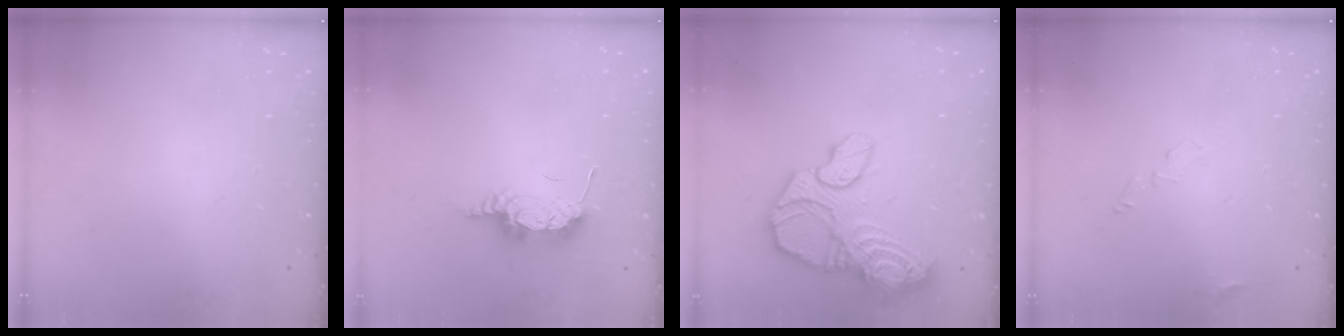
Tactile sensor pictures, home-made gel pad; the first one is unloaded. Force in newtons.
{"total": 8.3, "press": 8.3, "slide": 0.9}
{"total": 18.4, "press": 18.3, "slide": 1.7}
{"total": 4.4, "press": 4.4, "slide": 0.4}